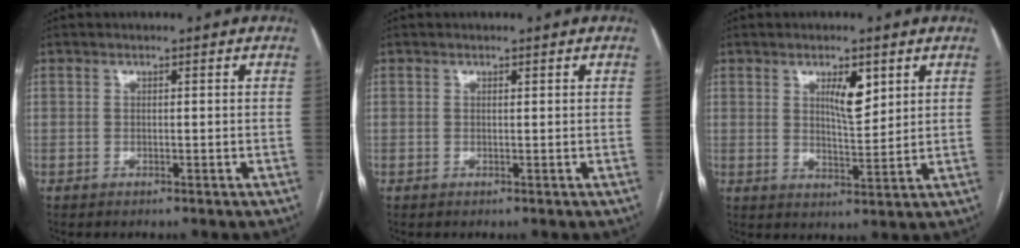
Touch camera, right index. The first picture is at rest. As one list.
[{"total": 0.0}, {"total": 5.4, "force": [2.5, 1.6, 4.5], "torque": [-0.080, -0.002, 0.047]}]